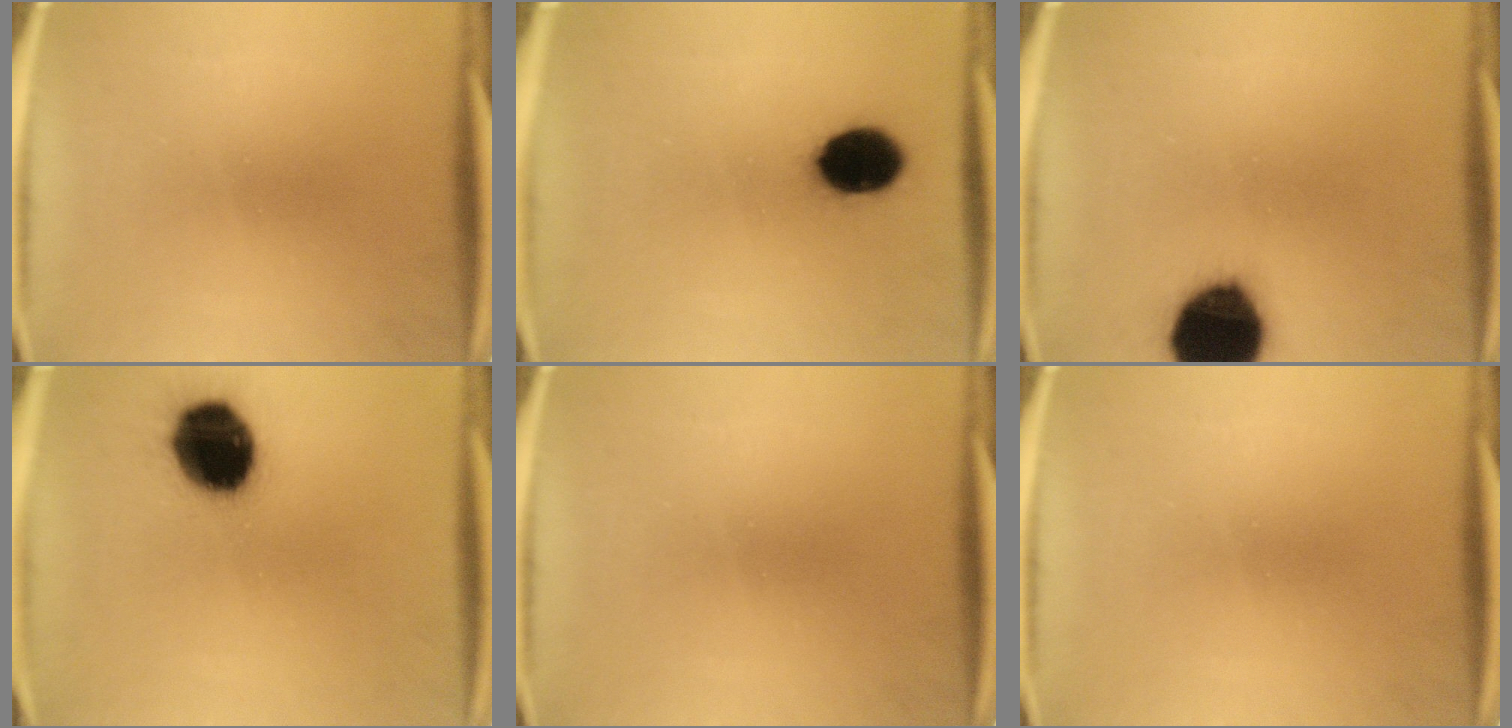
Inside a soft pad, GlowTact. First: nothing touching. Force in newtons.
{"total": 11.1}
{"total": 19.6}
{"total": 18.4}
{"total": 0.0}
{"total": 0.0}